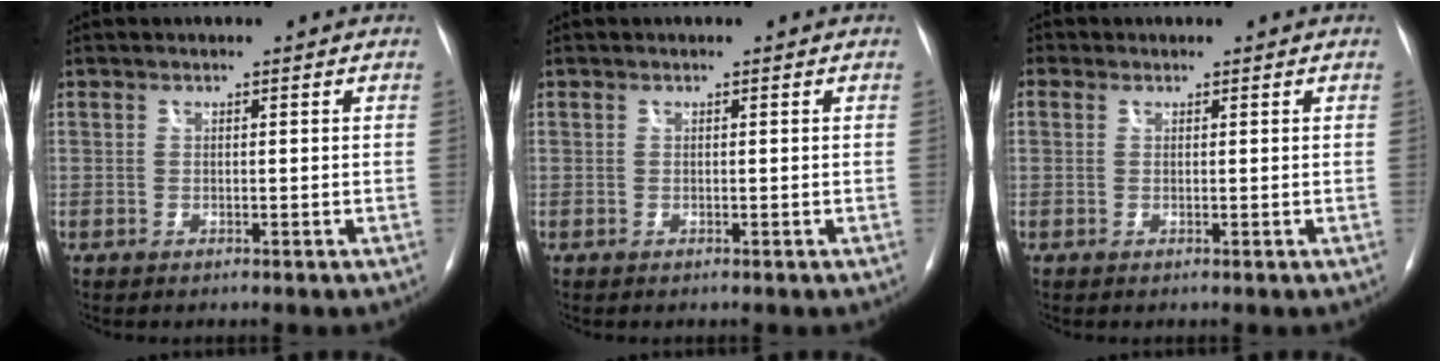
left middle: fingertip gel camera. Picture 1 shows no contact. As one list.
[{"total": 0.0}, {"total": 1.0, "force": [0.4, 0.8, 0.3], "torque": [-0.005, 0.006, 0.006]}]